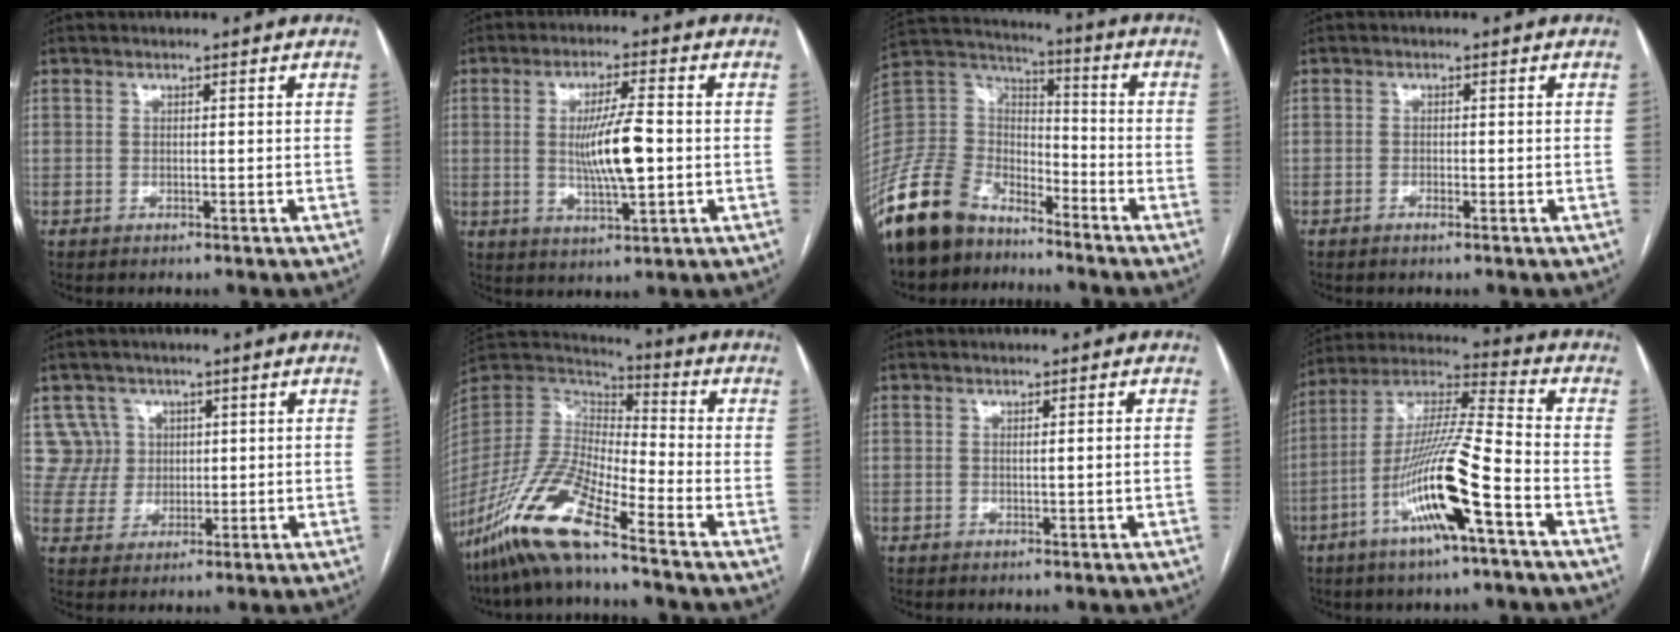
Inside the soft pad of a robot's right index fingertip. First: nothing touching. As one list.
[{"total": 8.6, "force": [-0.3, 1.1, 8.5], "torque": [-0.157, -0.005, -0.005]}, {"total": 15.4, "force": [-12.1, 7.9, 5.3], "torque": [-0.124, 0.032, -0.236]}, {"total": 1.0, "force": [-0.7, 0.2, 0.7], "torque": [-0.014, 0.000, -0.011]}, {"total": 5.9, "force": [2.3, 5.4, -0.5], "torque": [0.018, 0.015, 0.051]}, {"total": 15.0, "force": [-10.2, 1.7, 10.8], "torque": [-0.224, -0.016, -0.198]}, {"total": 1.2, "force": [0.0, -0.2, 1.2], "torque": [-0.019, 0.001, 0.002]}, {"total": 16.9, "force": [-6.8, 0.9, 15.4], "torque": [-0.305, -0.005, -0.125]}]